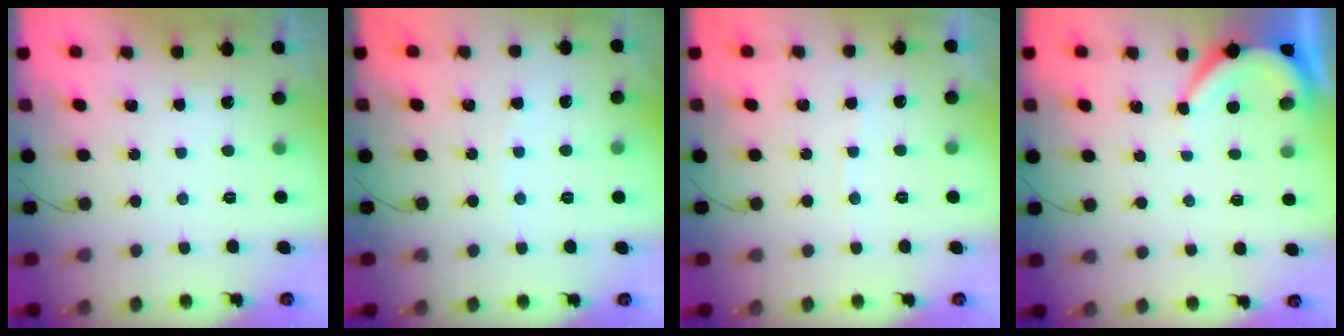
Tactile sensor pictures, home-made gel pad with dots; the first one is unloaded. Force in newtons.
{"total": 2.4, "press": 2.4, "slide": 0.3}
{"total": 4.1, "press": 4.1, "slide": 0.6}
{"total": 5.5, "press": 5.5, "slide": 0.5}